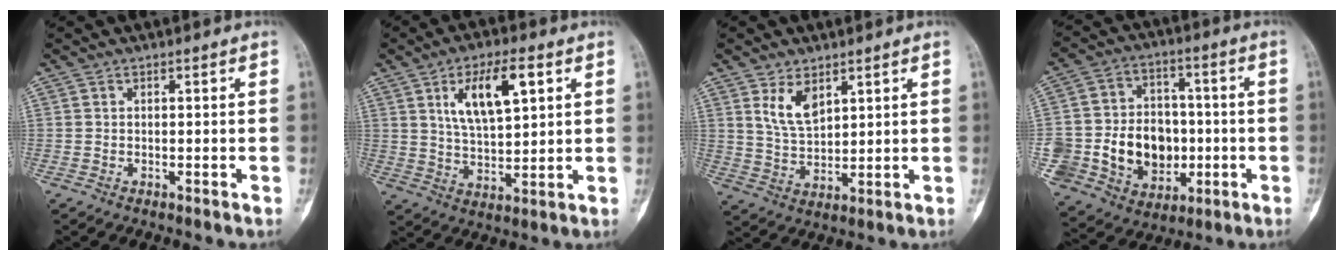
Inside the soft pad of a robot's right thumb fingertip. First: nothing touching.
{"total": 11.7, "force": [4.6, 4.8, 9.6], "torque": [-0.155, -0.013, 0.086]}
{"total": 6.5, "force": [3.5, 3.5, 4.3], "torque": [-0.069, -0.024, 0.077]}
{"total": 21.6, "force": [-3.4, 17.5, 12.2], "torque": [-0.206, 0.034, -0.034]}